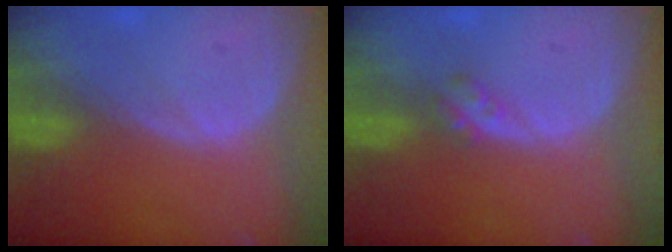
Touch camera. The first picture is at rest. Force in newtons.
{"total": 2.3, "press": 2.0, "slide": 1.2}